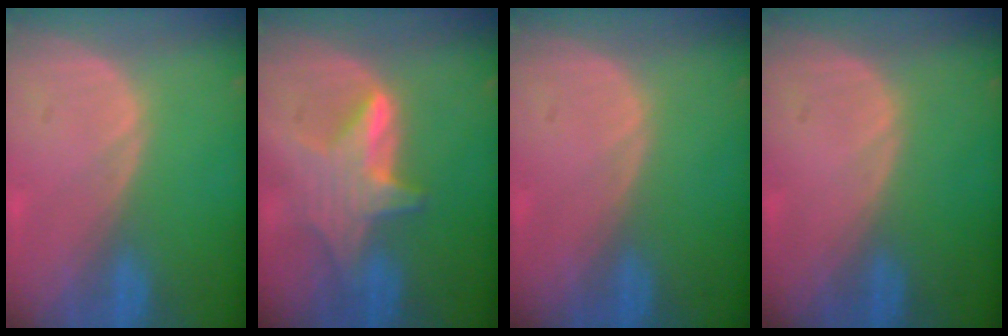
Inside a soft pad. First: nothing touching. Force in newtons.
{"total": 6.2, "press": 6.2, "slide": 0.6}
{"total": 0.0}
{"total": 0.0}